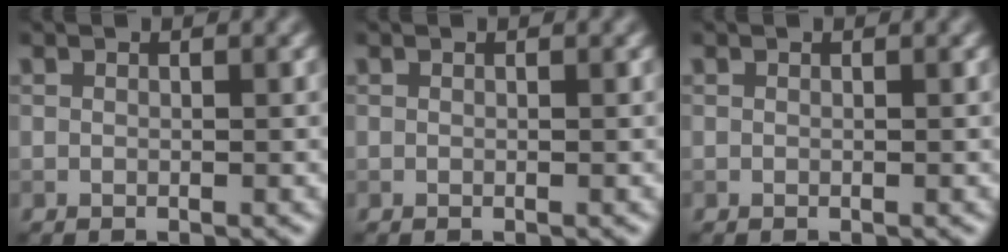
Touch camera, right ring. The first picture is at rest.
{"total": 0.0}
{"total": 0.0}